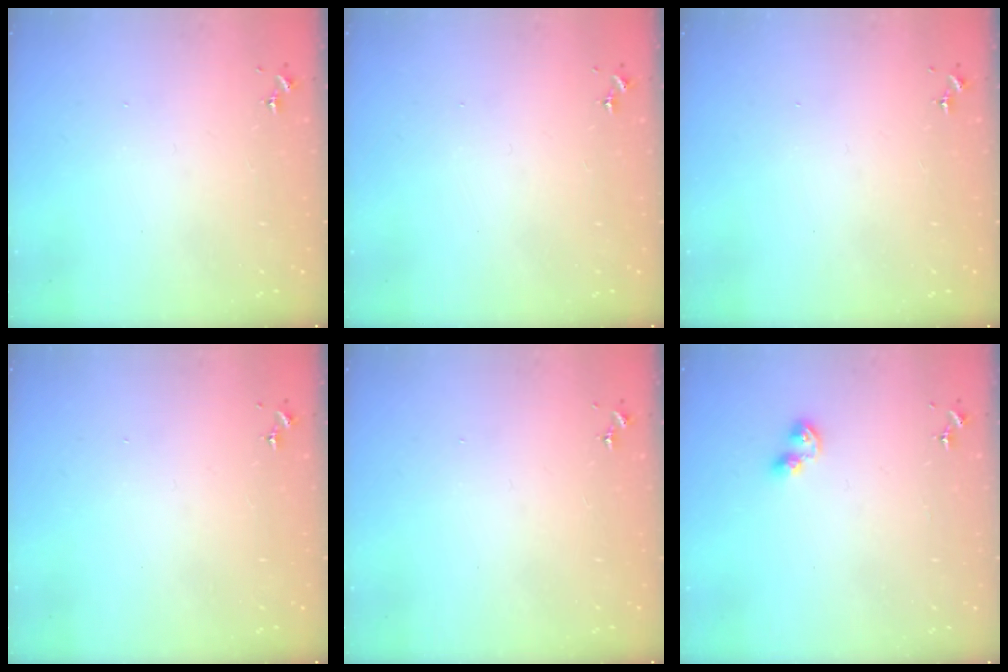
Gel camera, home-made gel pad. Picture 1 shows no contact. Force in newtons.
{"total": 0.0}
{"total": 0.0}
{"total": 0.0}
{"total": 0.0}
{"total": 4.5, "press": 4.4, "slide": 0.7}